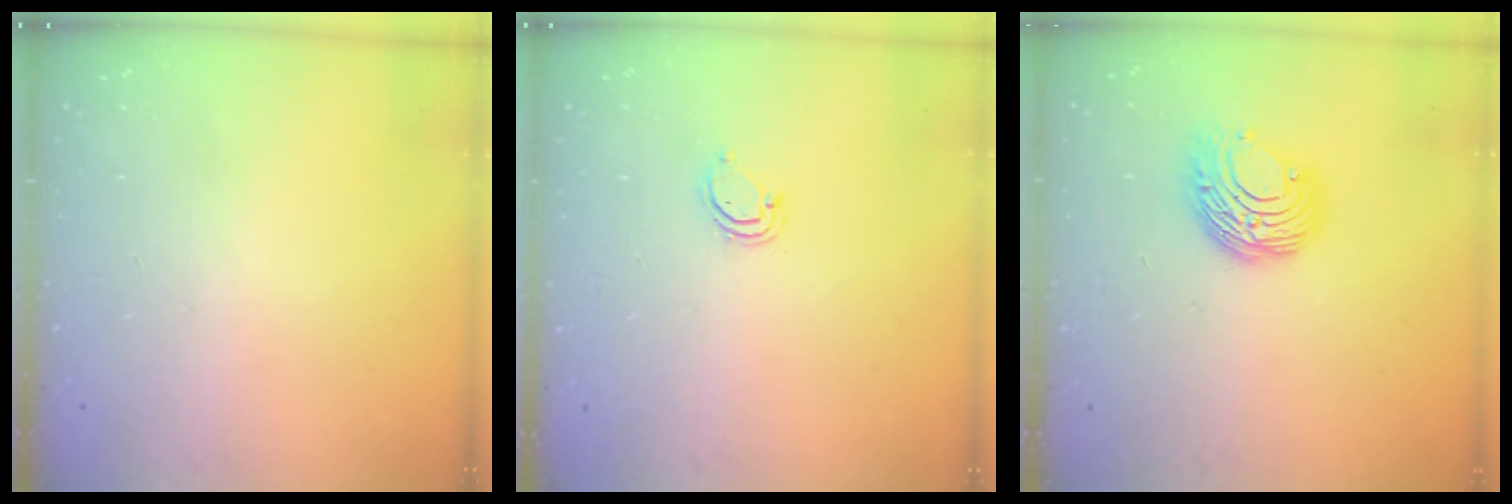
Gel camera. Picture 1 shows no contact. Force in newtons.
{"total": 3.9, "press": 3.9, "slide": 0.4}
{"total": 9.1, "press": 9.1, "slide": 0.4}